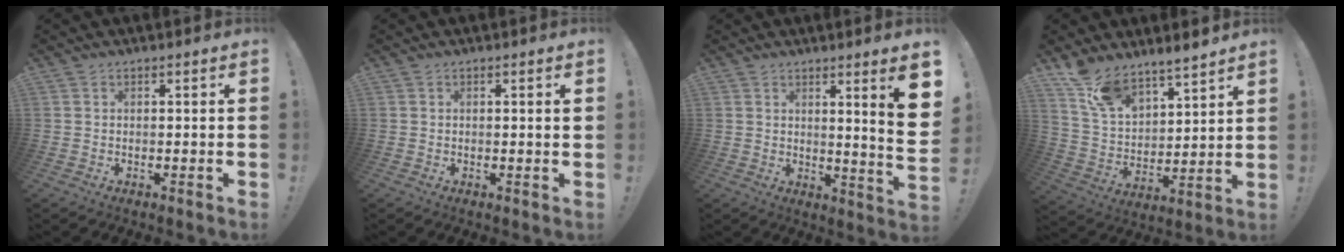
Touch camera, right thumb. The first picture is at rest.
{"total": 1.3, "force": [0.4, -0.2, 1.2], "torque": [-0.024, 0.002, 0.006]}
{"total": 10.0, "force": [3.6, -0.4, 9.2], "torque": [-0.124, -0.043, 0.049]}
{"total": 10.8, "force": [9.9, 3.3, 2.6], "torque": [-0.074, -0.080, 0.187]}